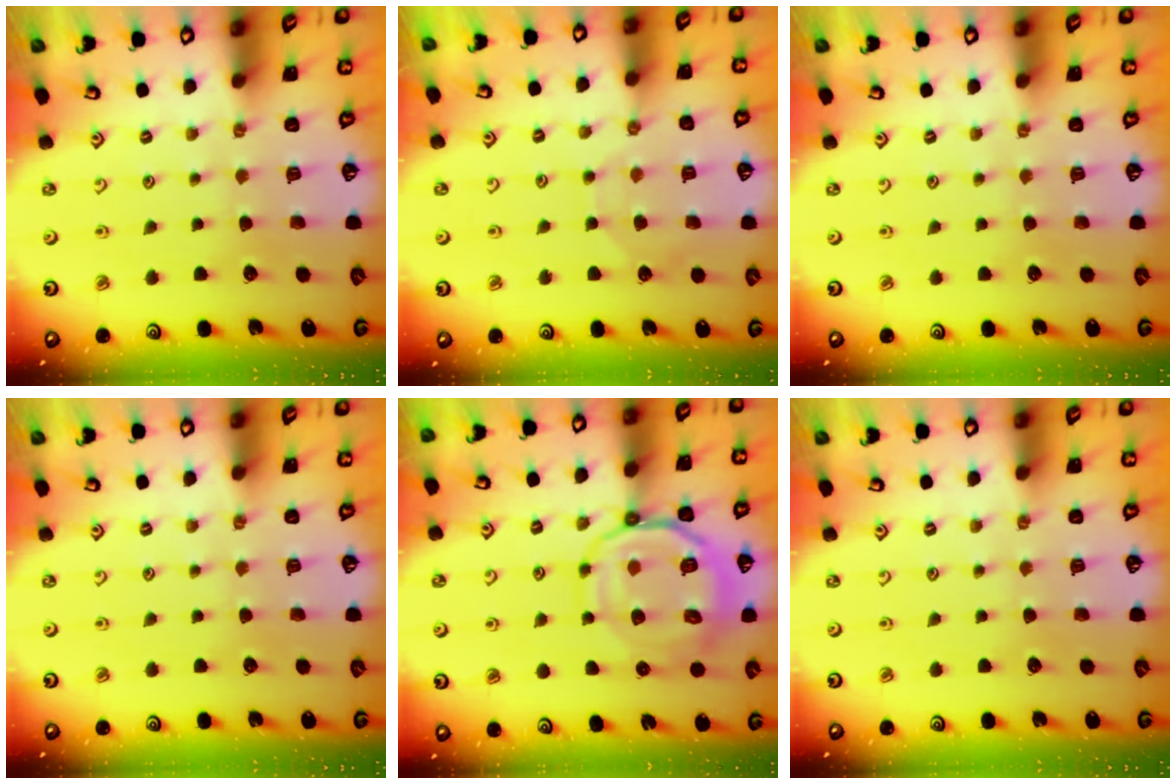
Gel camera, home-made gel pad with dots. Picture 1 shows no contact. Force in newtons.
{"total": 5.7, "press": 5.7, "slide": 0.6}
{"total": 0.0}
{"total": 0.0}
{"total": 14.0, "press": 13.9, "slide": 1.6}
{"total": 0.0}